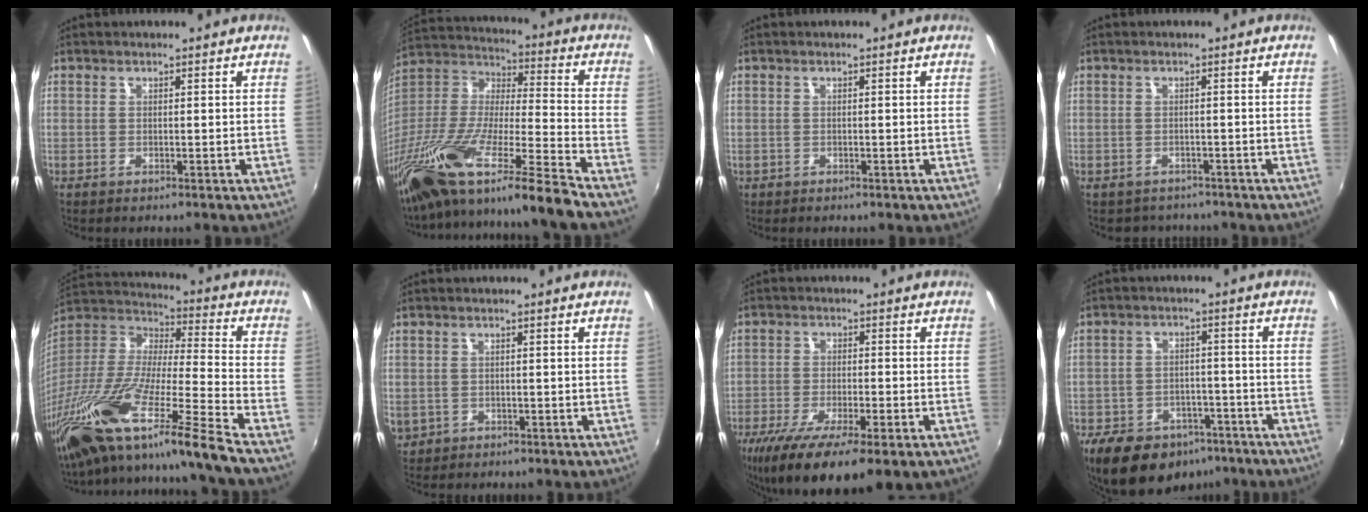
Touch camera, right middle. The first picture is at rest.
{"total": 27.7, "force": [-20.6, 0.8, 18.5], "torque": [-0.306, -0.053, -0.369]}
{"total": 0.6, "force": [-0.3, 0.5, 0.1], "torque": [-0.004, -0.002, -0.003]}
{"total": 3.4, "force": [-2.8, 1.9, 0.2], "torque": [-0.009, -0.006, -0.040]}
{"total": 27.3, "force": [-19.7, -0.6, 18.9], "torque": [-0.302, -0.070, -0.356]}
{"total": 4.5, "force": [-0.6, 4.0, 2.0], "torque": [-0.047, -0.005, 0.000]}
{"total": 15.8, "force": [-9.5, 4.2, 11.9], "torque": [-0.231, -0.060, -0.154]}
{"total": 14.8, "force": [-10.0, 8.9, 6.5], "torque": [-0.153, 0.005, -0.135]}